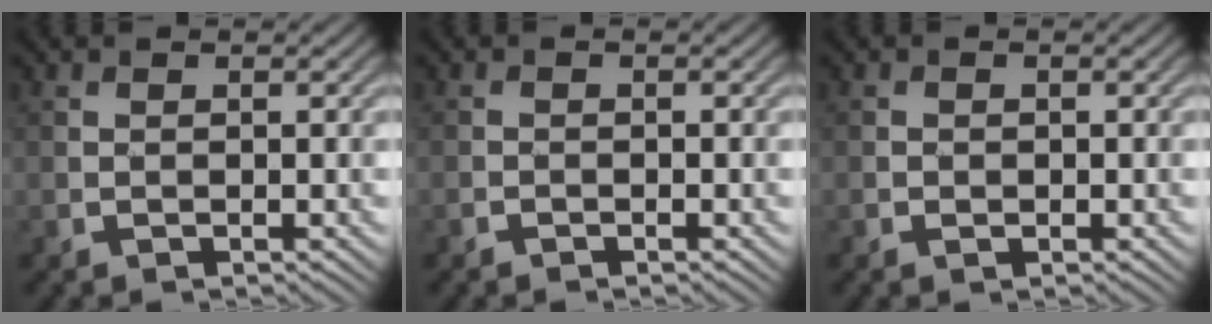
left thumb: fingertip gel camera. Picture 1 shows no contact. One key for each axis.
{"total": 0.7, "fx": -0.6, "fy": 0.3, "fz": 0.1, "tx": -0.002, "ty": -0.004, "tz": -0.011}
{"total": 0.6, "fx": -0.2, "fy": 0.5, "fz": 0.2, "tx": -0.001, "ty": -0.006, "tz": -0.006}